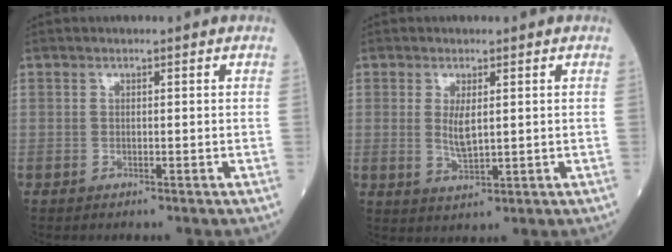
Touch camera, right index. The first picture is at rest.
{"total": 3.8, "force": [0.6, 1.1, 3.6], "torque": [-0.067, -0.010, 0.017]}